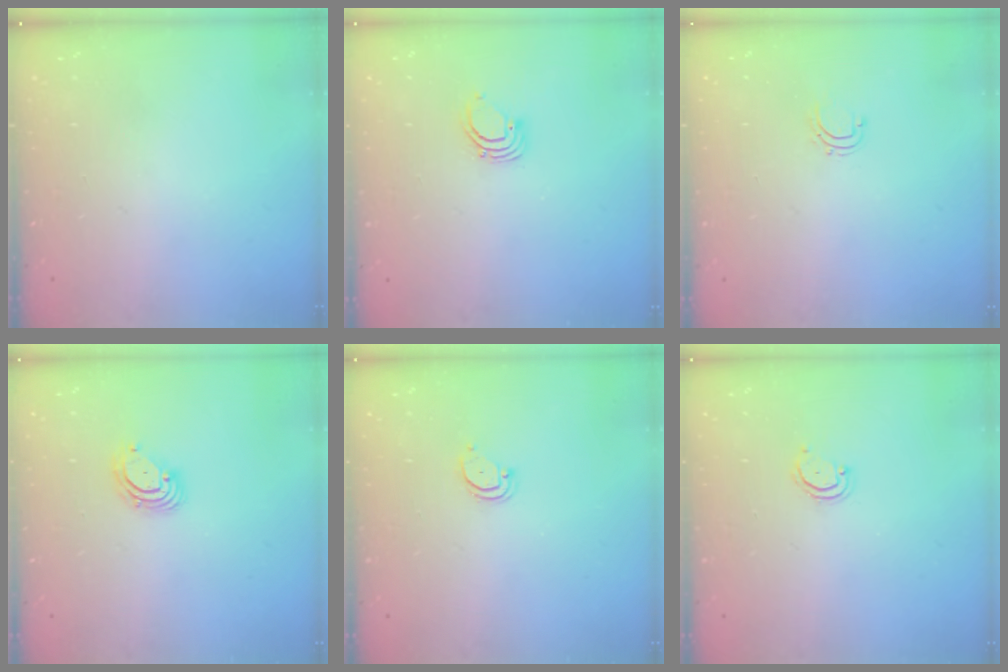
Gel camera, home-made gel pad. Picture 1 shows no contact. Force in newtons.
{"total": 2.7, "press": 2.7, "slide": 0.1}
{"total": 3.8, "press": 3.8, "slide": 0.3}
{"total": 3.7, "press": 3.7, "slide": 0.1}
{"total": 3.0, "press": 3.0, "slide": 0.3}
{"total": 3.2, "press": 3.2, "slide": 0.2}